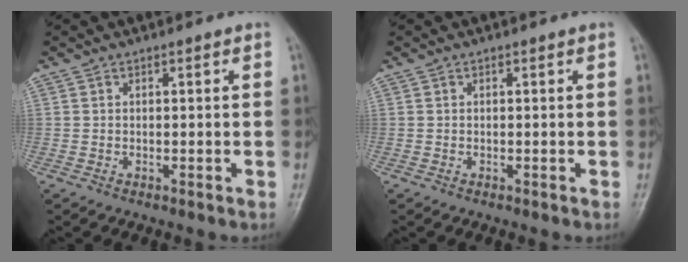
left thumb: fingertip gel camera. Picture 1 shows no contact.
{"total": 0.0}